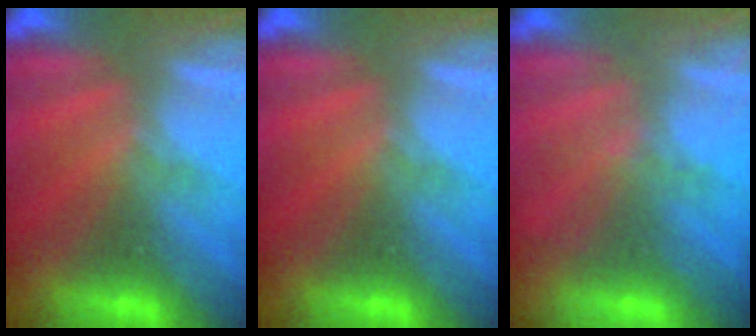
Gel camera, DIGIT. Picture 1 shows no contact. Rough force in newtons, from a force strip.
{"total": 0.0}
{"total": 2.0}